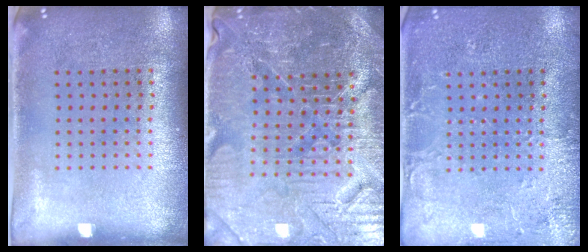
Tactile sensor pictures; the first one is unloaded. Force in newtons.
{"total": 5.3, "press": 5.0, "slide": 1.8}
{"total": 2.9, "press": 2.9, "slide": 0.4}